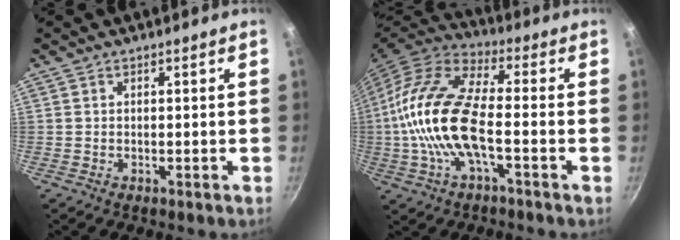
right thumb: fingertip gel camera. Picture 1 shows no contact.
{"total": 17.6, "force": [-2.6, 7.1, 15.9], "torque": [-0.312, 0.033, -0.065]}